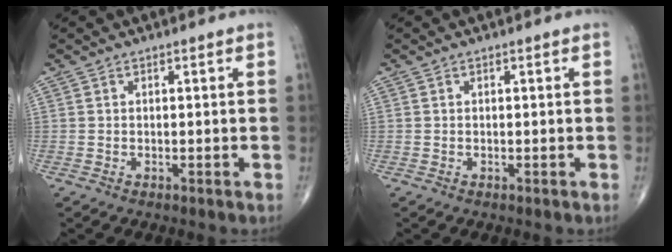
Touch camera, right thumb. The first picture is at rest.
{"total": 0.0}